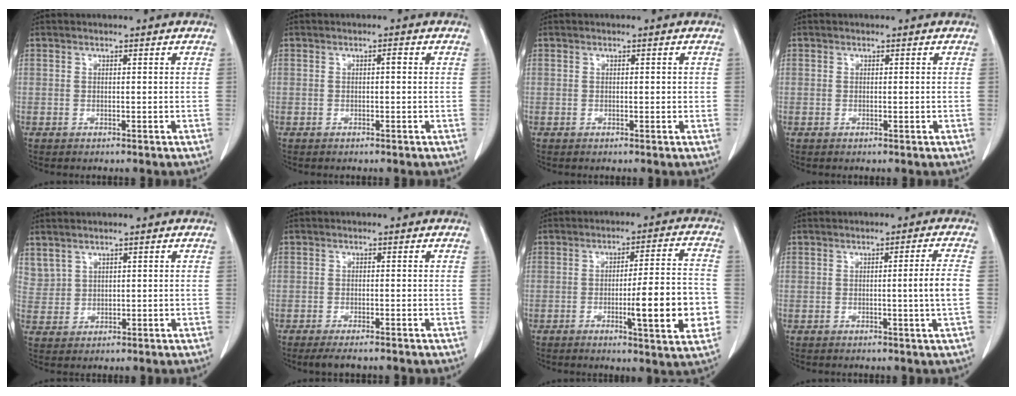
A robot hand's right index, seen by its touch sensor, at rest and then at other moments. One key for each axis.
{"total": 0.8, "fx": 0.0, "fy": 0.2, "fz": 0.7, "tx": -0.009, "ty": 0.002, "tz": 0.000}
{"total": 0.9, "fx": 0.0, "fy": 0.3, "fz": 0.8, "tx": -0.008, "ty": 0.001, "tz": 0.001}
{"total": 0.0}
{"total": 3.5, "fx": 2.6, "fy": 2.2, "fz": 0.8, "tx": -0.016, "ty": 0.007, "tz": 0.065}
{"total": 3.9, "fx": -3.2, "fy": 0.6, "fz": 2.2, "tx": -0.028, "ty": -0.007, "tz": -0.048}
{"total": 12.4, "fx": -3.1, "fy": 1.0, "fz": 12.0, "tx": -0.163, "ty": -0.001, "tz": -0.044}
{"total": 4.0, "fx": -0.5, "fy": -1.1, "fz": 3.8, "tx": -0.054, "ty": -0.005, "tz": -0.007}